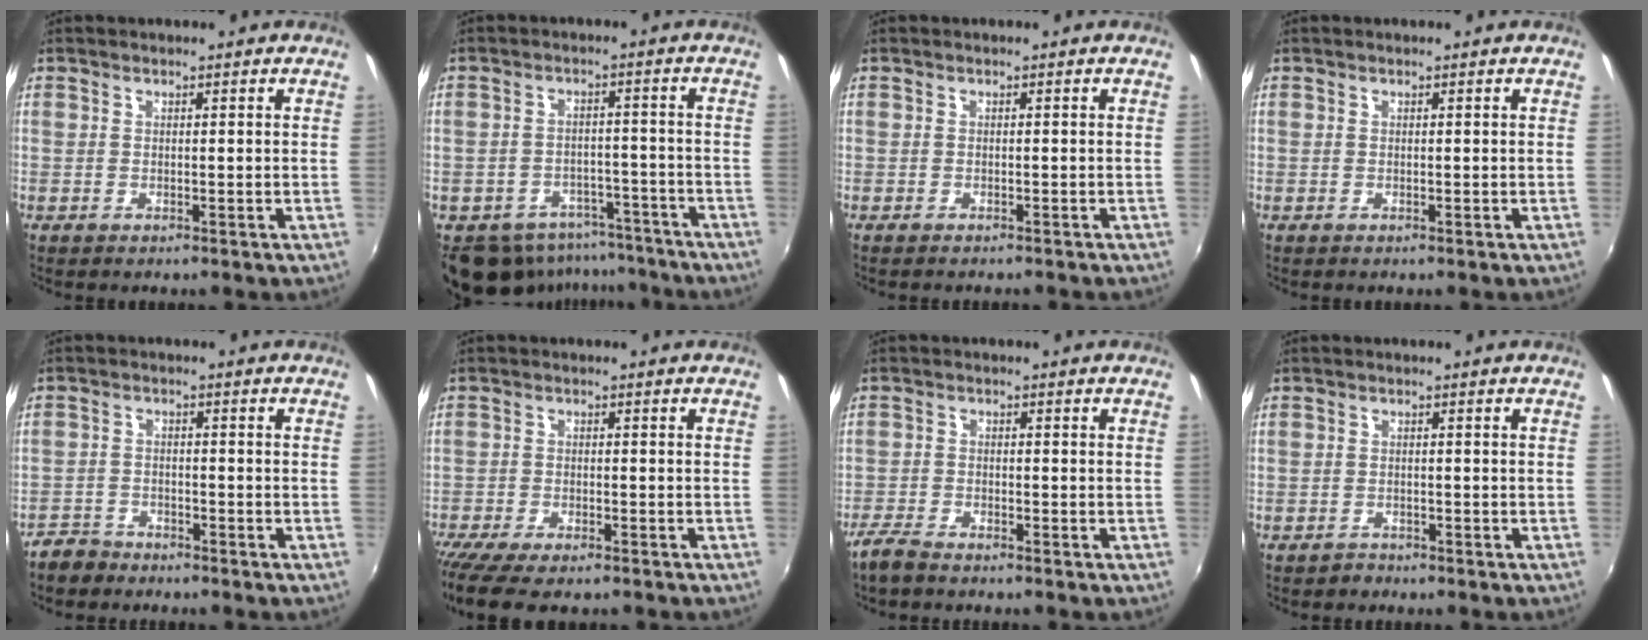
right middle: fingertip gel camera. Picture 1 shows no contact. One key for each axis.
{"total": 13.7, "fx": -10.5, "fy": 7.8, "fz": 4.1, "tx": -0.100, "ty": 0.013, "tz": -0.127}
{"total": 1.6, "fx": -1.5, "fy": 0.3, "fz": 0.6, "tx": -0.016, "ty": -0.010, "tz": -0.022}
{"total": 0.0}
{"total": 4.3, "fx": -3.7, "fy": 2.1, "fz": 0.5, "tx": -0.027, "ty": 0.004, "tz": -0.072}
{"total": 10.0, "fx": -8.1, "fy": 2.3, "fz": 5.4, "tx": -0.130, "ty": -0.045, "tz": -0.143}
{"total": 3.8, "fx": -3.4, "fy": 0.8, "fz": 1.5, "tx": -0.051, "ty": -0.009, "tz": -0.071}
{"total": 1.5, "fx": -1.2, "fy": 0.9, "fz": -0.2, "tx": 0.002, "ty": 0.004, "tz": -0.020}